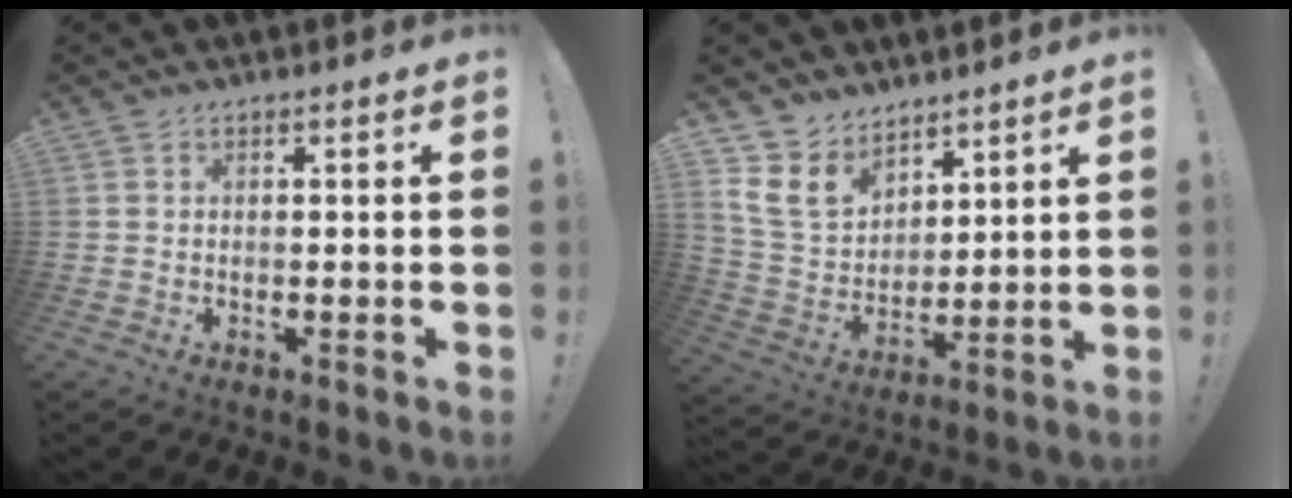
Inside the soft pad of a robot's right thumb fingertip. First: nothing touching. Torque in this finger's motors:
{"motor_torque": [0.45, 0.45, 0.20, 0.19, 0.00]}